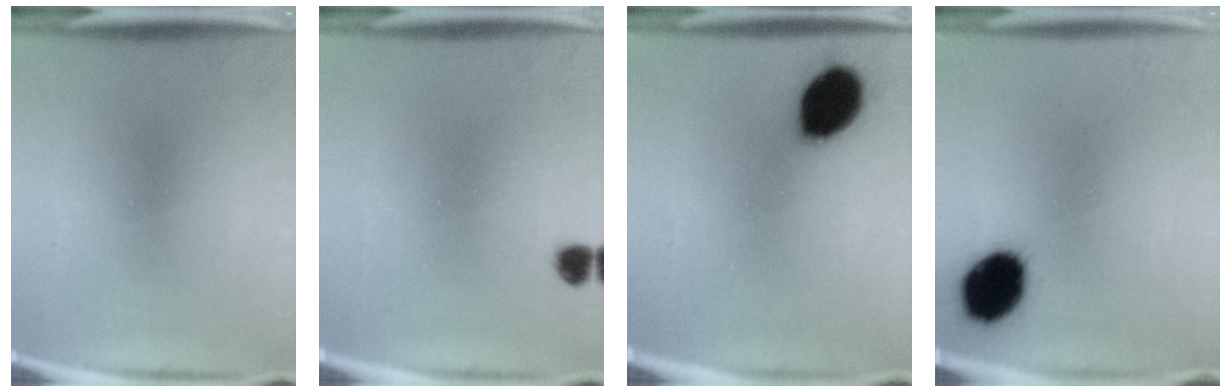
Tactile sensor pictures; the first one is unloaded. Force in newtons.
{"total": 1.8}
{"total": 13.7}
{"total": 14.3}